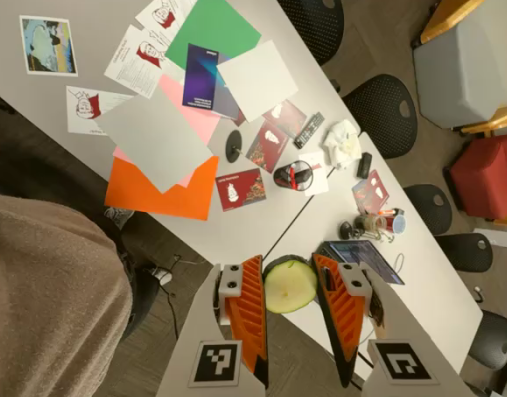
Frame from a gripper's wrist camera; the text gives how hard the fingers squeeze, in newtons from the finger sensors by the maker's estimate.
{"total": 11.8, "left": 12.4, "right": 11.3}